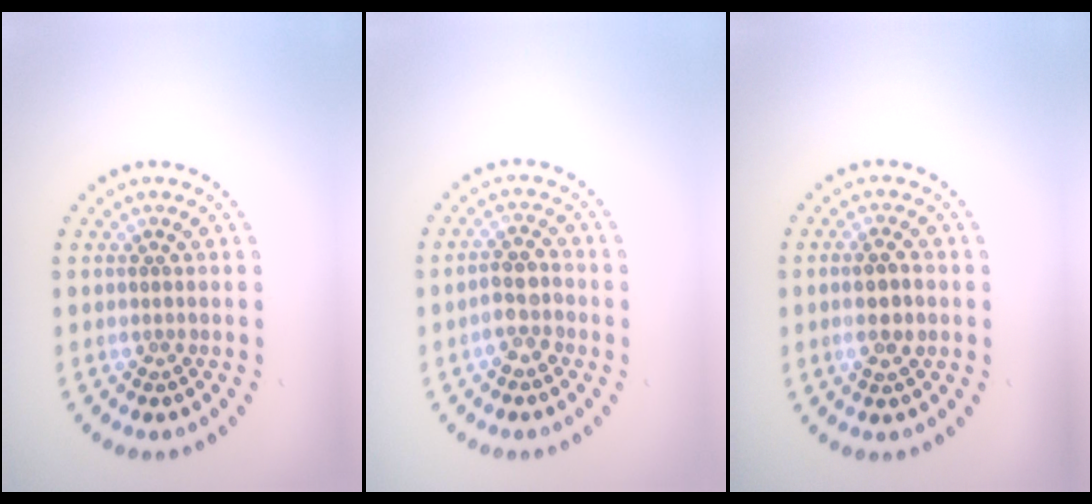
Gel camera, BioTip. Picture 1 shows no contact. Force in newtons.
{"total": 2.1, "press": 2.0, "slide": 0.8}
{"total": 2.6, "press": 2.6, "slide": 0.6}